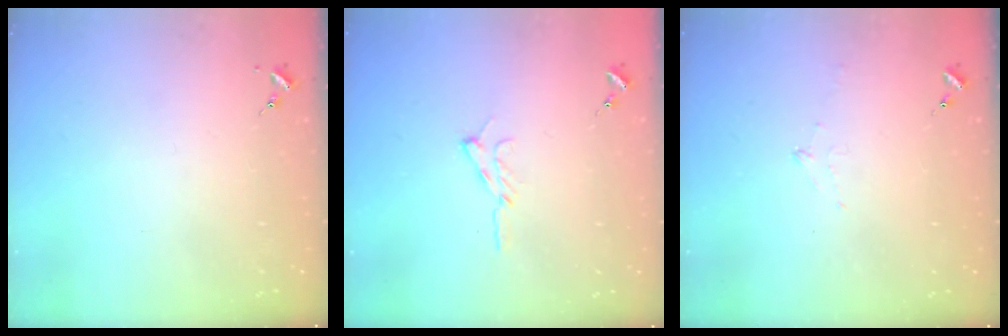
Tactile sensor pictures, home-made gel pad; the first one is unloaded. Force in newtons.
{"total": 6.5, "press": 6.5, "slide": 0.8}
{"total": 6.7, "press": 6.7, "slide": 0.7}